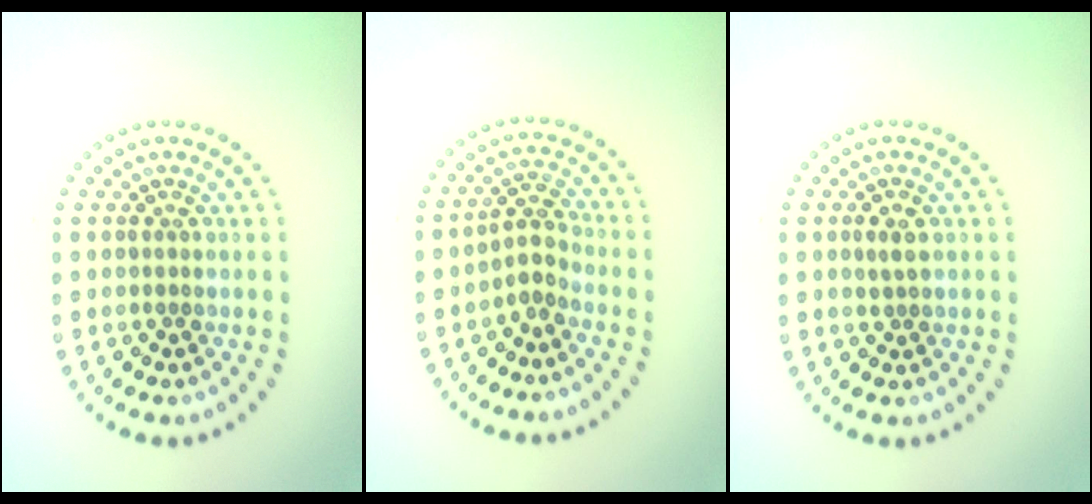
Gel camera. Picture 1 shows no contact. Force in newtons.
{"total": 2.1, "press": 1.7, "slide": 1.3}
{"total": 1.3, "press": 1.3, "slide": 0.3}